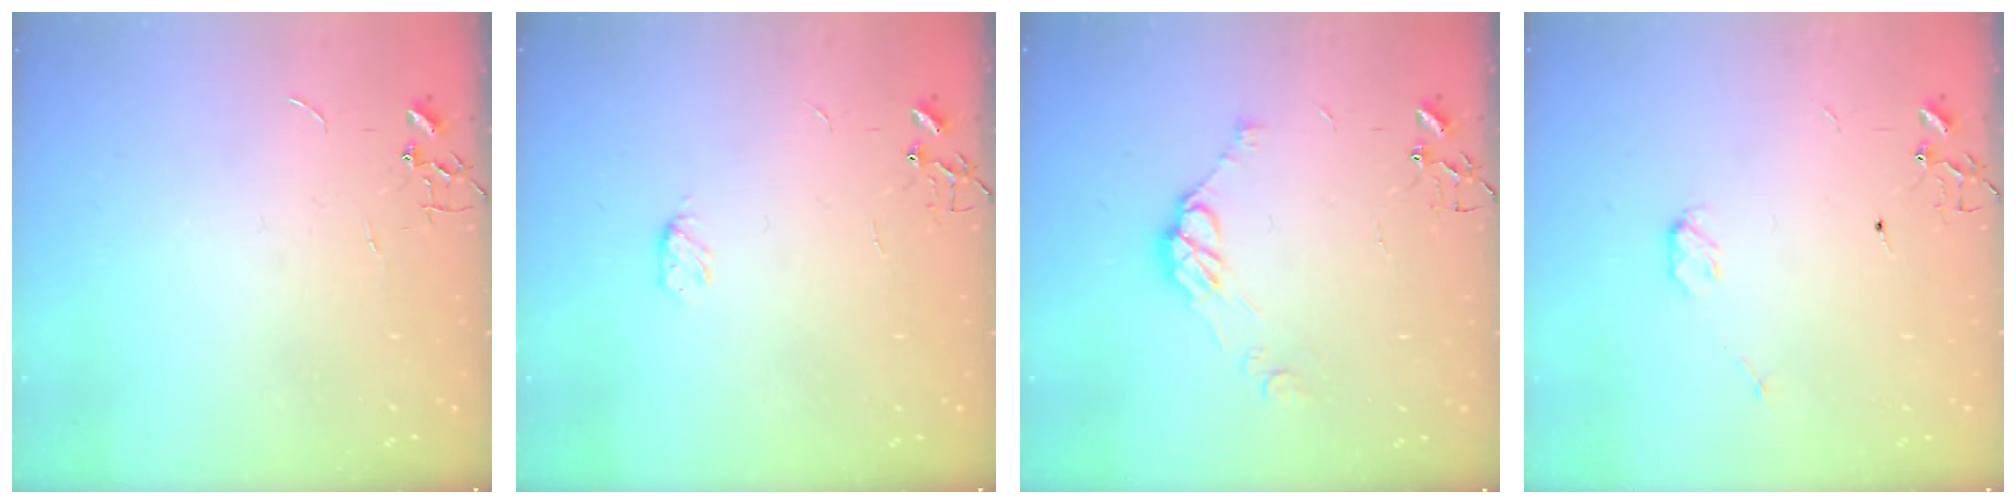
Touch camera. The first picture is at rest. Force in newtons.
{"total": 3.9, "press": 3.8, "slide": 0.6}
{"total": 9.0, "press": 9.0, "slide": 0.7}
{"total": 3.9, "press": 3.9, "slide": 0.2}